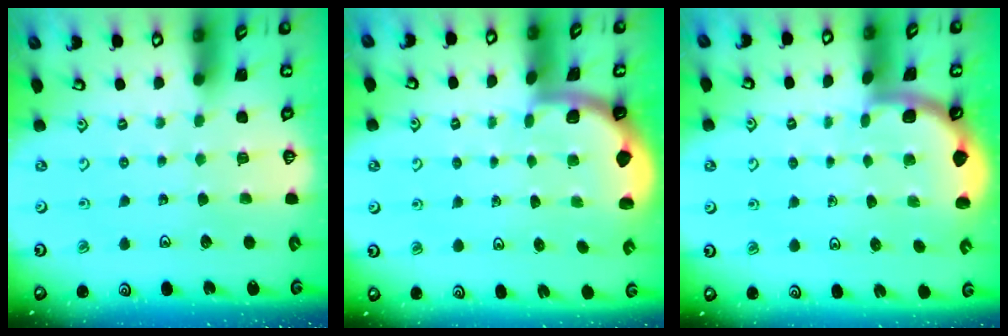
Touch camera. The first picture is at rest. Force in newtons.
{"total": 1.6, "press": 1.6, "slide": 0.1}
{"total": 1.7, "press": 1.7, "slide": 0.0}